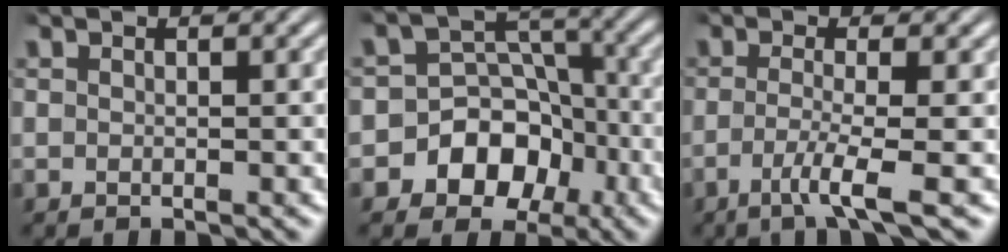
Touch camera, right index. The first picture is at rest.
{"total": 10.5, "force": [-3.3, 9.2, 3.9], "torque": [-0.089, -0.035, -0.051]}
{"total": 3.5, "force": [-1.6, -0.2, 3.1], "torque": [-0.069, -0.026, -0.018]}